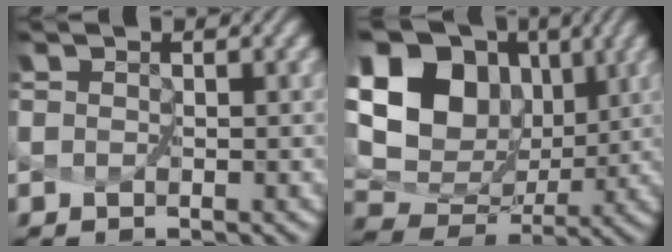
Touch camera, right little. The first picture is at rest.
{"total": 14.9, "force": [5.9, 11.5, 7.4], "torque": [-0.193, 0.036, 0.127]}